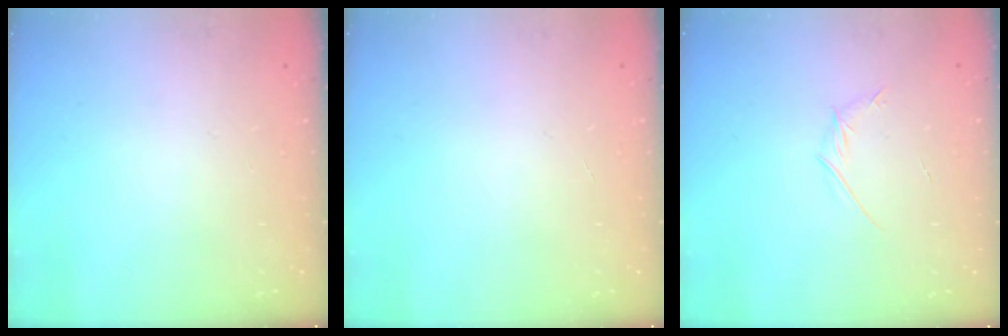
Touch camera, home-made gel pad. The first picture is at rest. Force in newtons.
{"total": 0.0}
{"total": 3.3, "press": 3.2, "slide": 1.0}